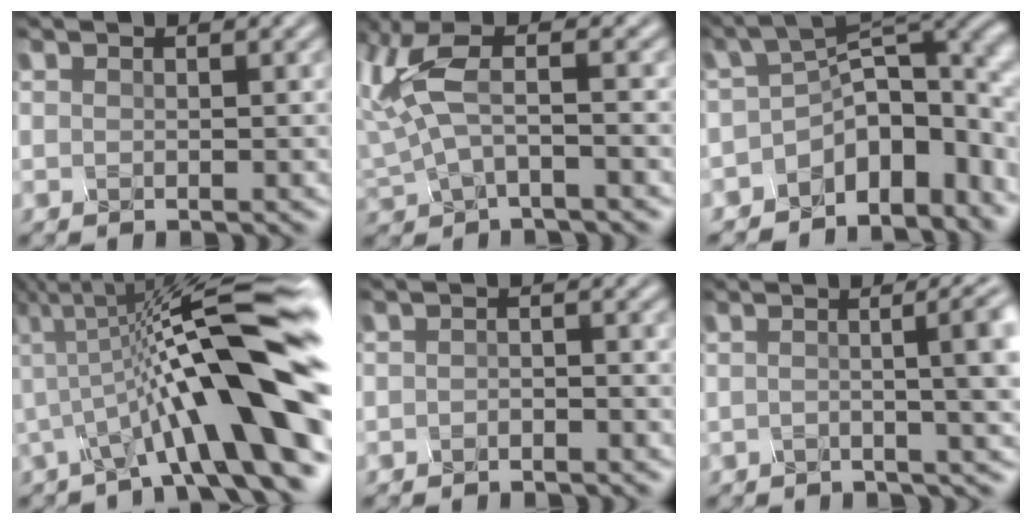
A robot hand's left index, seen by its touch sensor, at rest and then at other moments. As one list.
[{"total": 4.9, "force": [0.2, 2.1, 4.5], "torque": [-0.117, 0.000, -0.001]}, {"total": 10.6, "force": [-4.0, 6.8, 7.1], "torque": [-0.075, -0.003, -0.073]}, {"total": 13.4, "force": [-2.0, 2.5, 13.0], "torque": [-0.182, 0.030, -0.047]}, {"total": 1.3, "force": [-0.9, 0.6, 0.7], "torque": [-0.010, 0.002, -0.019]}, {"total": 9.6, "force": [0.6, 4.3, 8.6], "torque": [-0.055, 0.042, -0.020]}]